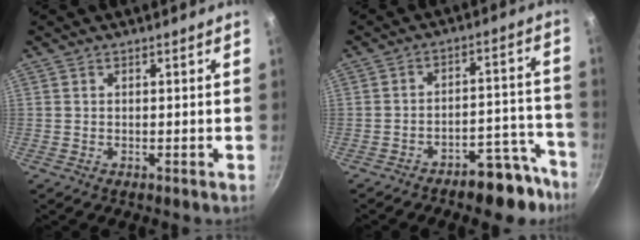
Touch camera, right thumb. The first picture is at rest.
{"total": 10.4, "force": [-7.7, 4.0, 5.8], "torque": [-0.056, 0.082, -0.113]}